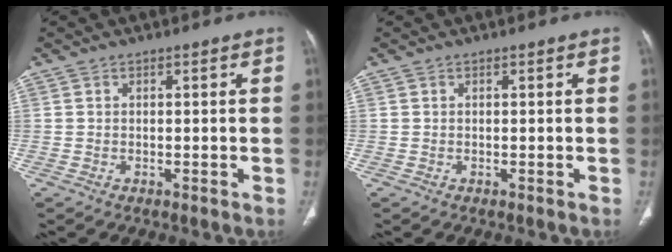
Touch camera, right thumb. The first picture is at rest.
{"total": 0.0}